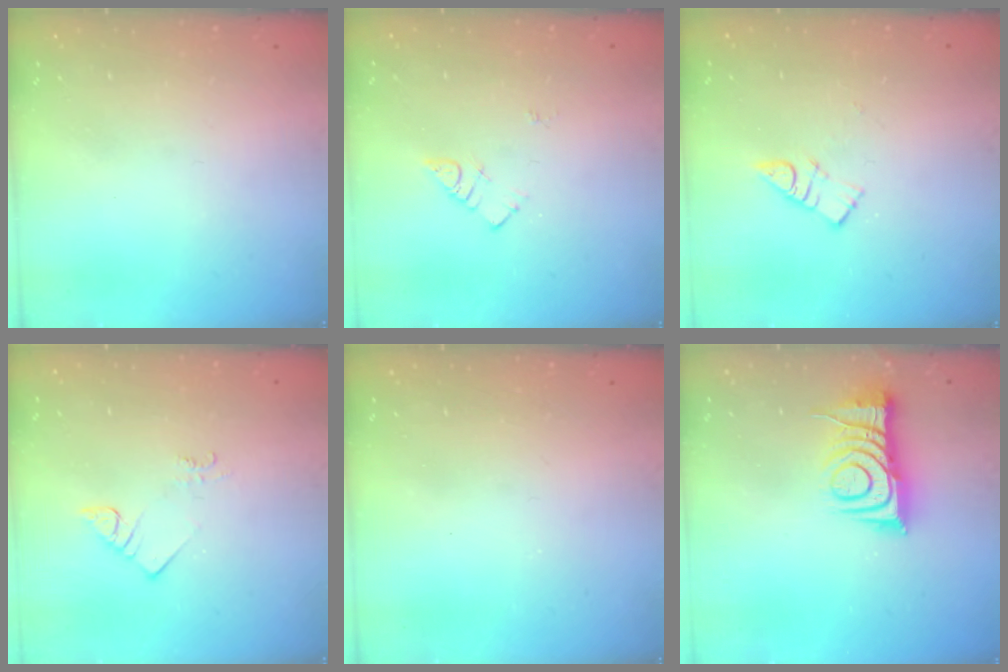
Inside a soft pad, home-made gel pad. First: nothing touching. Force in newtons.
{"total": 4.1, "press": 4.0, "slide": 0.7}
{"total": 5.9, "press": 5.9, "slide": 0.1}
{"total": 2.1, "press": 2.0, "slide": 0.5}
{"total": 2.5, "press": 2.4, "slide": 0.4}
{"total": 10.0, "press": 10.0, "slide": 0.3}